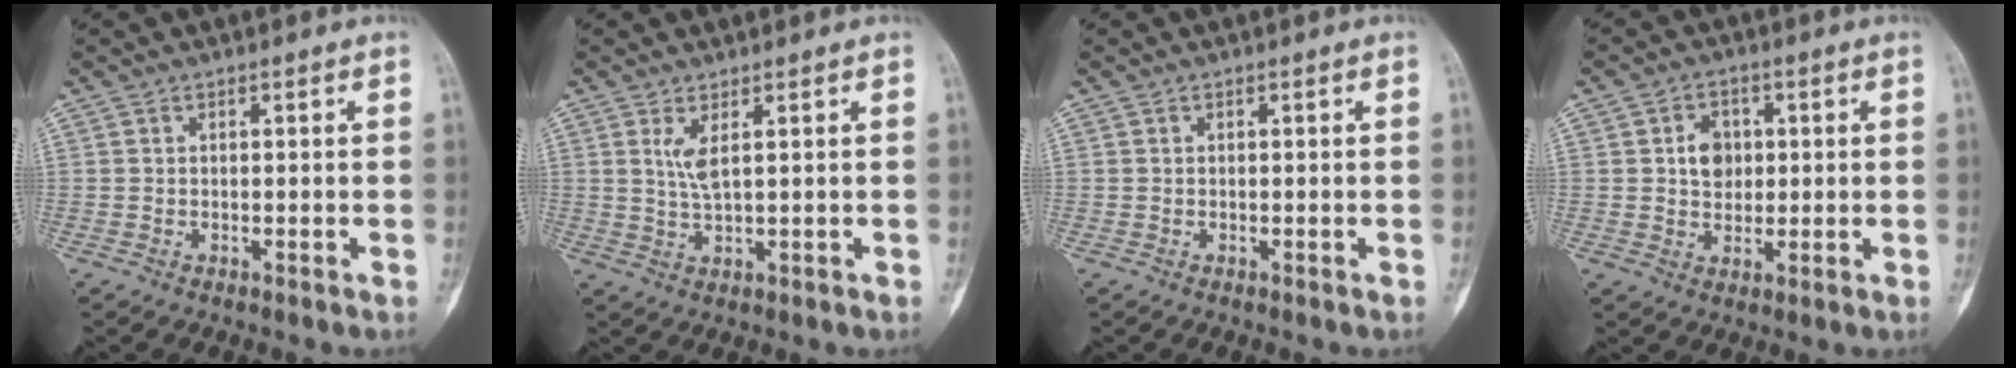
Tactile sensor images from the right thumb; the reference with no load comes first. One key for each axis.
{"total": 3.1, "fx": 1.2, "fy": 0.5, "fz": 2.8, "tx": -0.063, "ty": -0.012, "tz": 0.030}
{"total": 0.0}
{"total": 5.5, "fx": 0.9, "fy": 4.4, "fz": 3.2, "tx": -0.028, "ty": -0.001, "tz": 0.014}